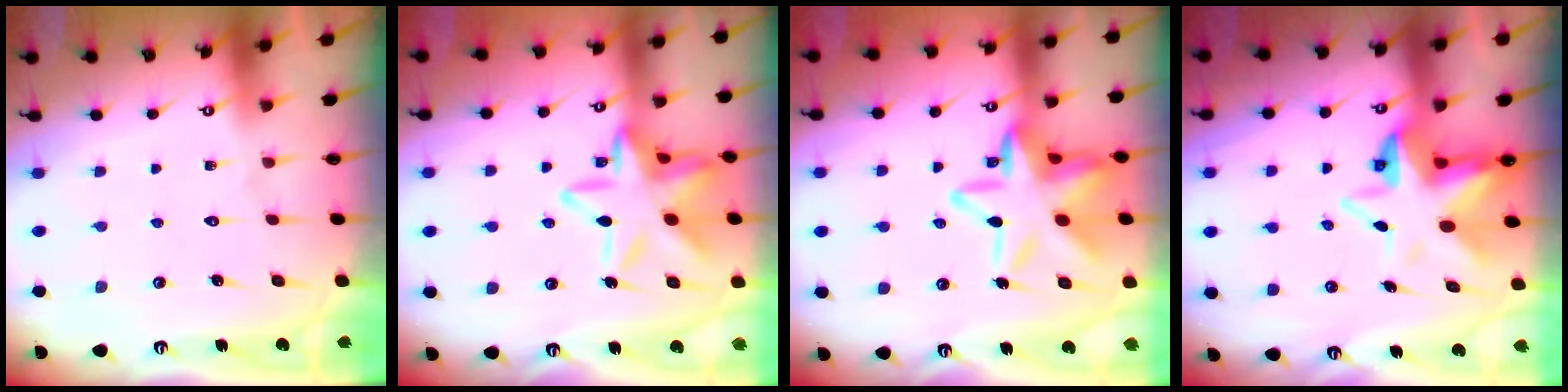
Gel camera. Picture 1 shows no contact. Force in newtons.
{"total": 18.6, "press": 18.6, "slide": 1.3}
{"total": 19.2, "press": 19.1, "slide": 1.5}
{"total": 9.5, "press": 9.3, "slide": 1.9}